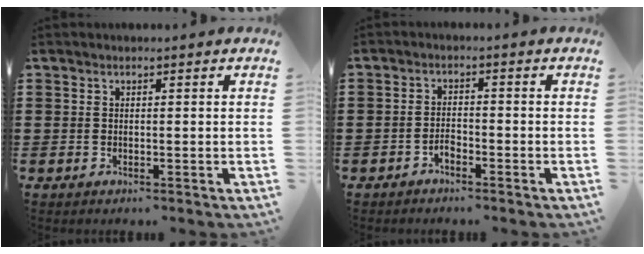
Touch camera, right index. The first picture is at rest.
{"total": 1.8, "force": [-1.5, 0.9, 0.7], "torque": [-0.018, 0.002, -0.031]}